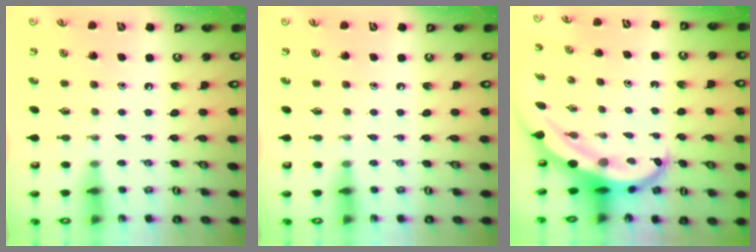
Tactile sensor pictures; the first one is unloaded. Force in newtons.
{"total": 0.0}
{"total": 5.9, "press": 5.8, "slide": 0.6}